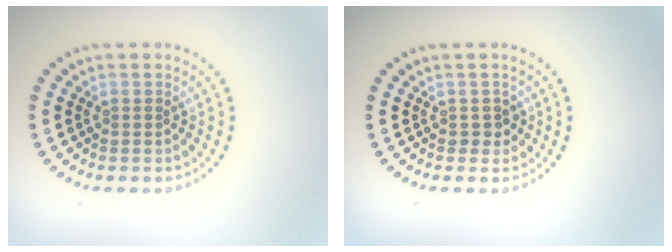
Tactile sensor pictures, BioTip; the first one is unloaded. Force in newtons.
{"total": 1.1, "press": 1.0, "slide": 0.5}